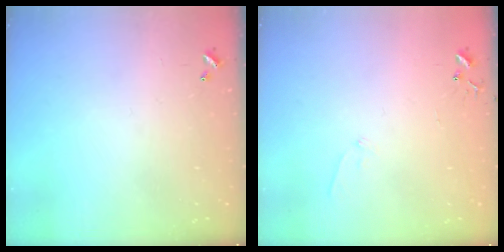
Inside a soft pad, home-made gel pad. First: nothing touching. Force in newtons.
{"total": 6.0, "press": 5.9, "slide": 0.8}